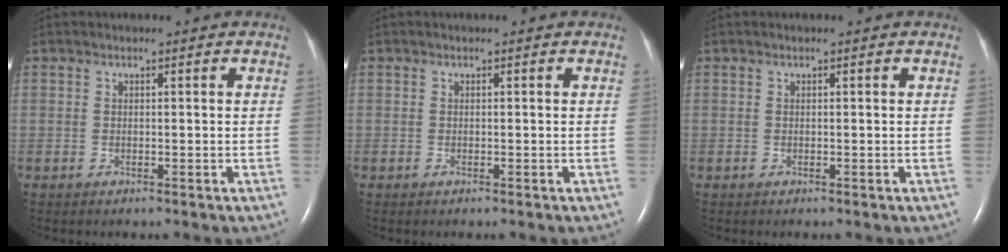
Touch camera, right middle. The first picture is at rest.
{"total": 0.0}
{"total": 0.0}